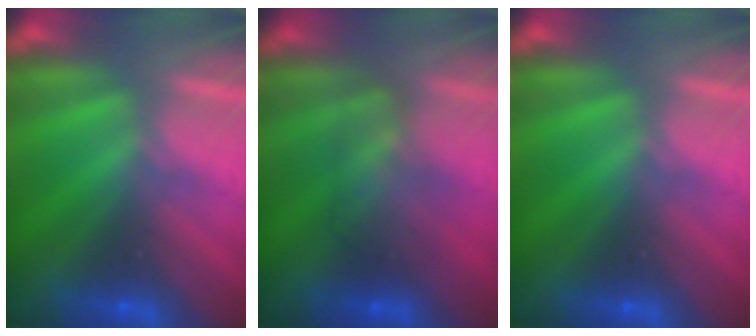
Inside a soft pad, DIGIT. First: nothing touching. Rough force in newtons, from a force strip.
{"total": 2.3}
{"total": 0.0}